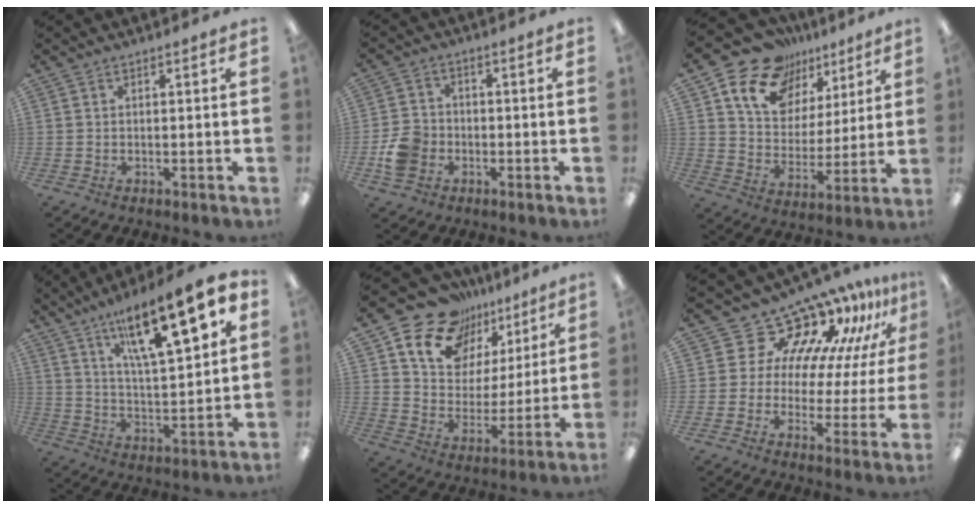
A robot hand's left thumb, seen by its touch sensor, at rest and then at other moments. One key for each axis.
{"total": 7.4, "fx": -2.4, "fy": 6.0, "fz": 3.6, "tx": -0.076, "ty": 0.012, "tz": -0.045}
{"total": 16.5, "fx": 11.0, "fy": 10.9, "fz": 5.8, "tx": -0.122, "ty": -0.065, "tz": 0.205}
{"total": 19.2, "fx": 11.6, "fy": 5.8, "fz": 14.2, "tx": -0.219, "ty": -0.063, "tz": 0.183}
{"total": 16.3, "fx": 11.6, "fy": 10.6, "fz": 4.6, "tx": -0.098, "ty": -0.085, "tz": 0.214}
{"total": 16.6, "fx": 12.8, "fy": 9.2, "fz": 5.2, "tx": -0.102, "ty": -0.101, "tz": 0.233}